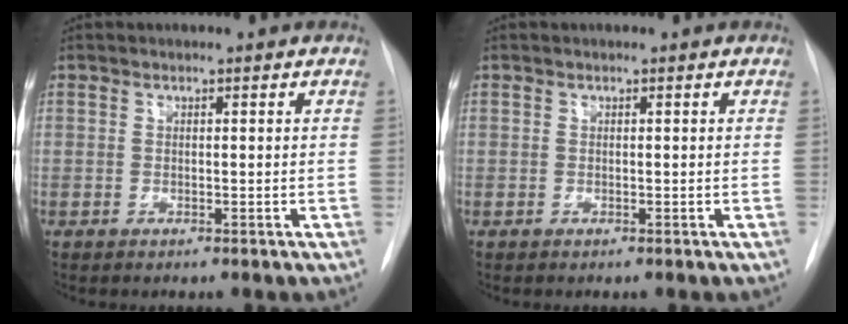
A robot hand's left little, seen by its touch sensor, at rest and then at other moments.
{"total": 0.0}